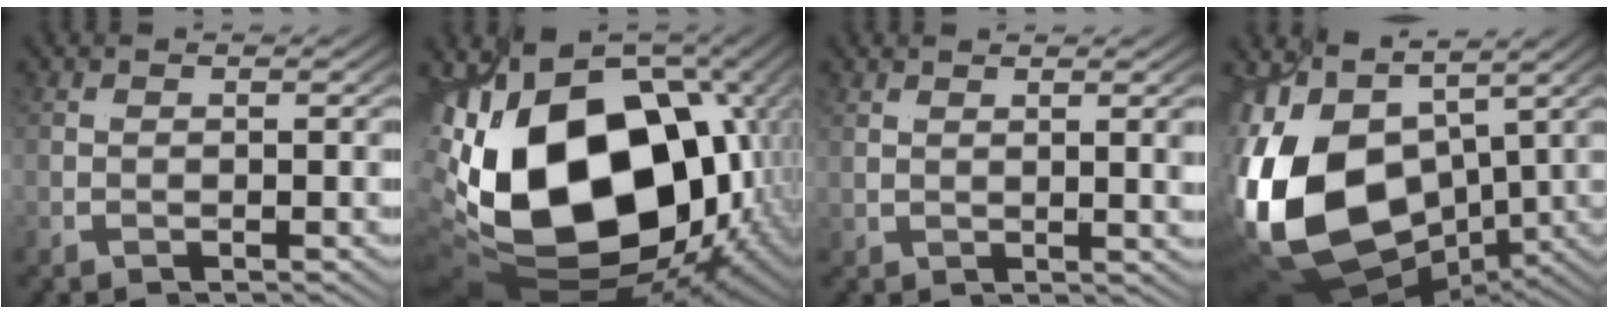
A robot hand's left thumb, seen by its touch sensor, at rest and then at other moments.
{"total": 24.4, "force": [-0.8, 14.0, 20.0], "torque": [-0.353, -0.031, 0.003]}
{"total": 1.9, "force": [1.3, -1.5, 0.1], "torque": [0.011, 0.013, 0.017]}
{"total": 17.9, "force": [-3.6, 11.5, 13.1], "torque": [-0.285, -0.034, -0.037]}